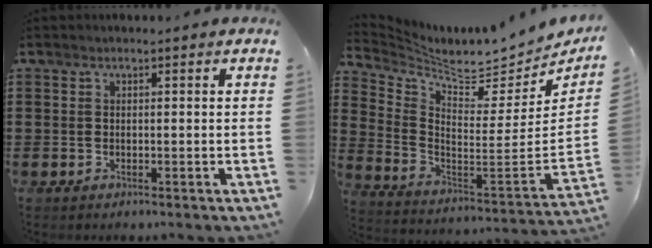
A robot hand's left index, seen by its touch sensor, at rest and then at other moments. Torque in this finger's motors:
{"motor_torque": [1.05, -1.09, -0.18, 0.01]}